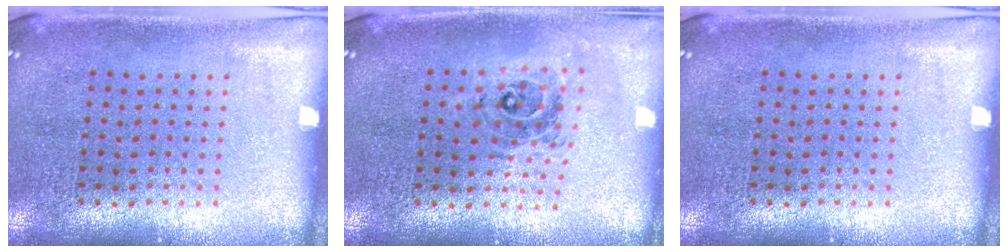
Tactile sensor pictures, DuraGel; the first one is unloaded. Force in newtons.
{"total": 0.7, "press": 0.7, "slide": 0.1}
{"total": 0.0}